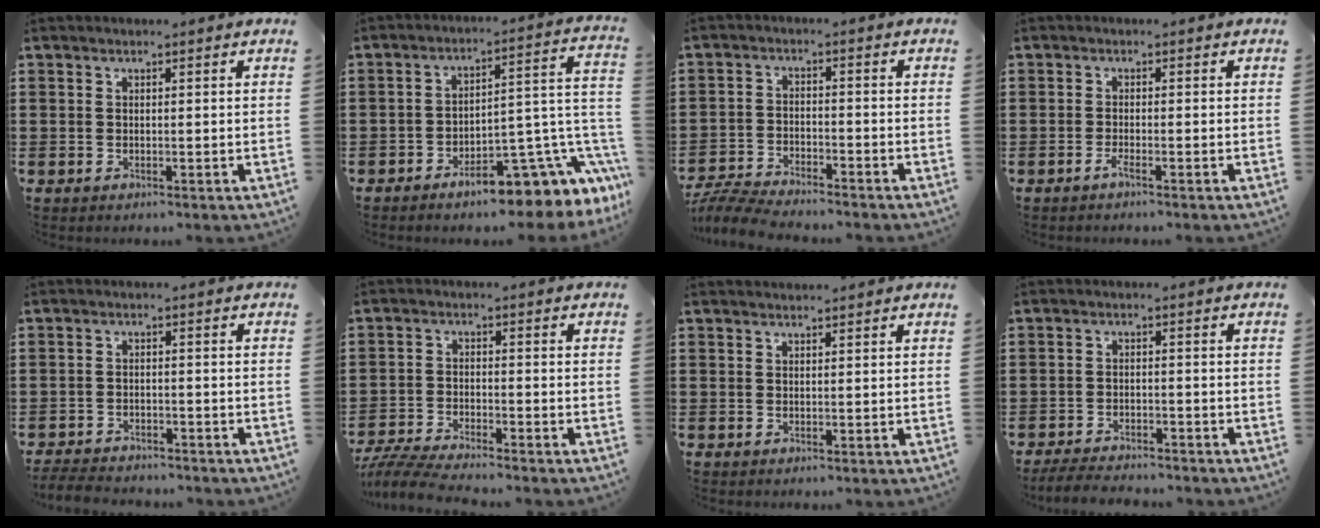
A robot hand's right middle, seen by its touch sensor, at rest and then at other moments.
{"total": 9.1, "force": [-5.2, 3.4, 6.6], "torque": [-0.079, -0.017, -0.090]}
{"total": 5.8, "force": [-5.7, 0.3, 1.3], "torque": [-0.039, -0.004, -0.115]}
{"total": 1.3, "force": [-0.8, -0.1, 1.0], "torque": [-0.028, -0.008, -0.016]}
{"total": 3.4, "force": [-3.3, 0.4, 0.4], "torque": [-0.017, -0.004, -0.072]}
{"total": 4.8, "force": [-4.6, 0.1, 1.5], "torque": [-0.047, -0.015, -0.095]}
{"total": 0.7, "force": [0.7, 0.1, 0.0], "torque": [-0.002, 0.000, 0.014]}
{"total": 3.5, "force": [-3.5, 0.4, 0.6], "torque": [-0.018, -0.001, -0.073]}